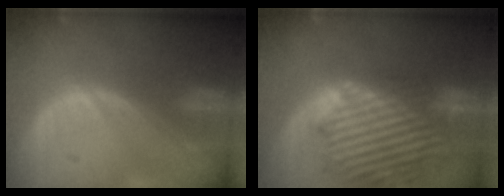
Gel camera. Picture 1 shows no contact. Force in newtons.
{"total": 14.6, "press": 12.4, "slide": 7.6}